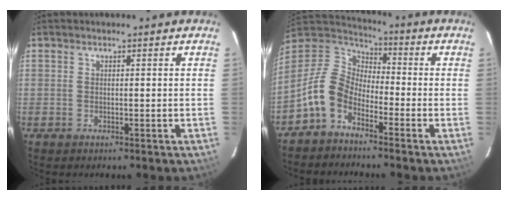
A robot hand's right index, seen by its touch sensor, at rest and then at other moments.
{"total": 10.1, "force": [-5.6, 6.3, 5.6], "torque": [-0.119, 0.021, -0.121]}